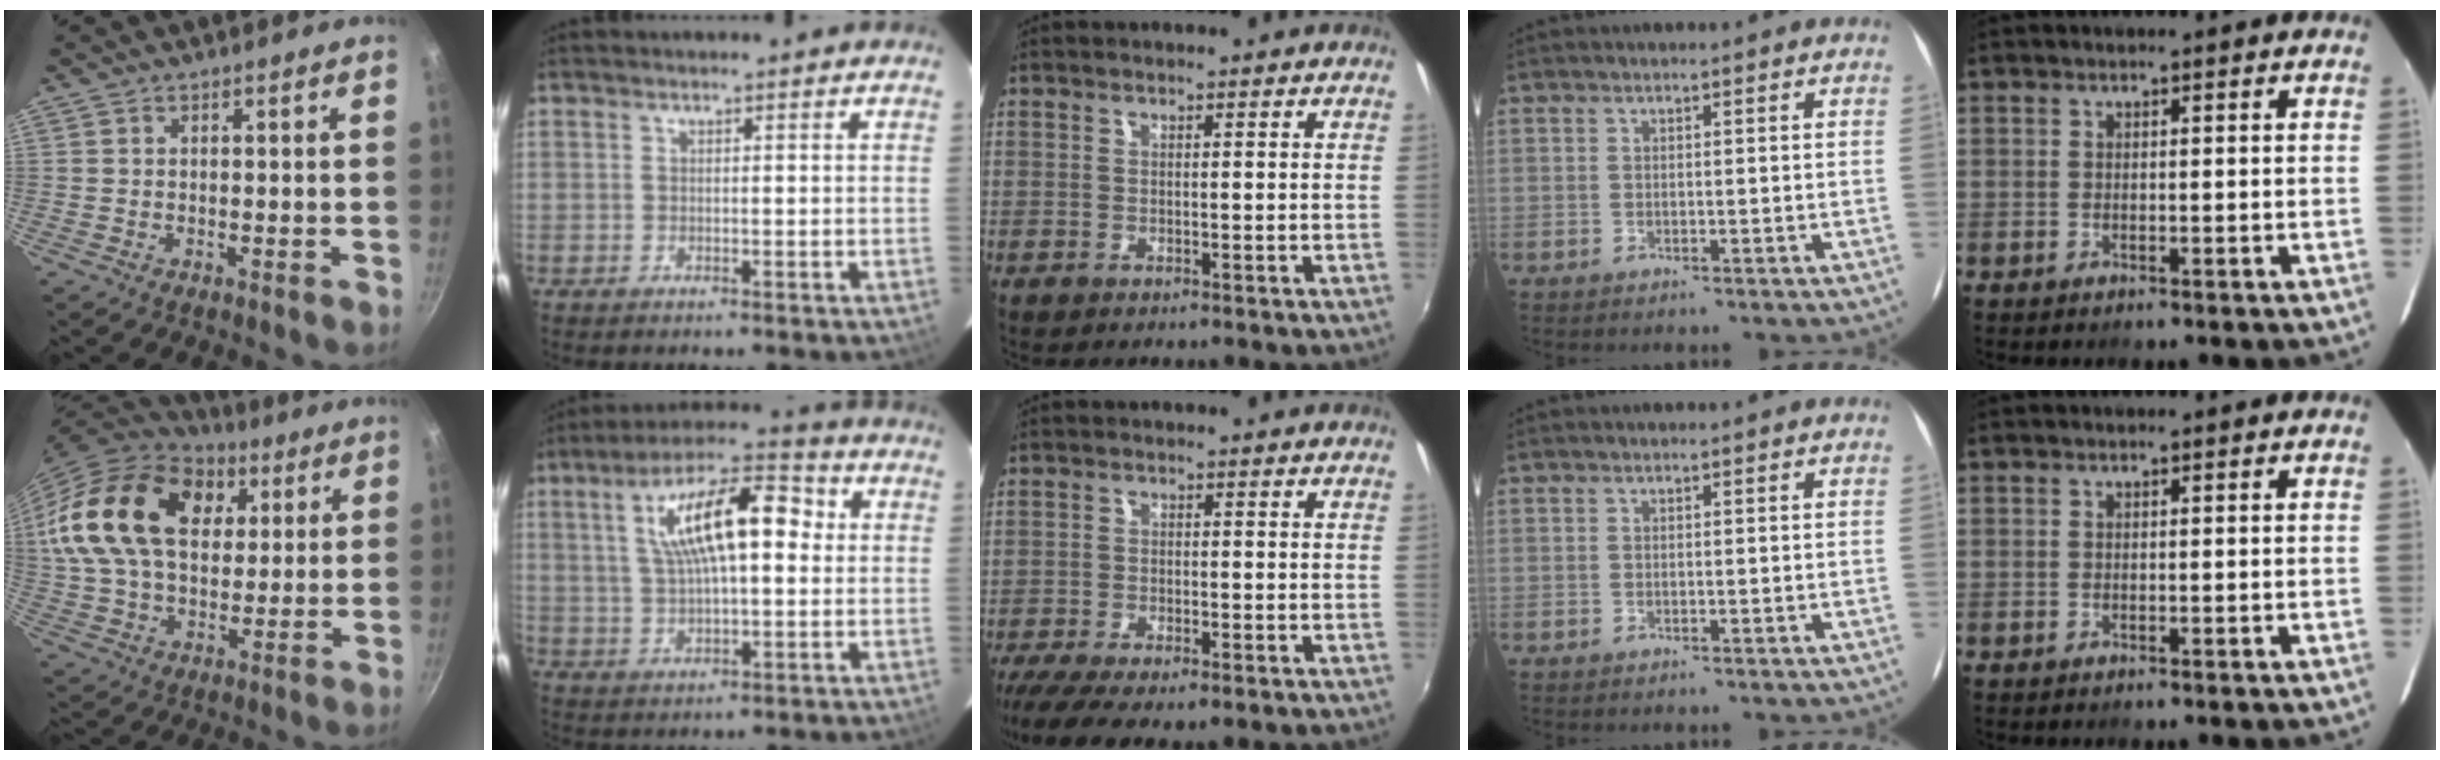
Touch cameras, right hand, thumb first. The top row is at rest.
{"thumb": {"total": 25.3, "force": [7.3, 16.7, 17.5], "torque": [-0.302, 0.007, 0.122]}, "index": {"total": 15.6, "force": [3.5, 5.8, 14.1], "torque": [-0.245, 0.031, 0.055]}, "middle": {"total": 9.6, "force": [-7.1, 2.7, 5.9], "torque": [-0.137, -0.045, -0.120]}}